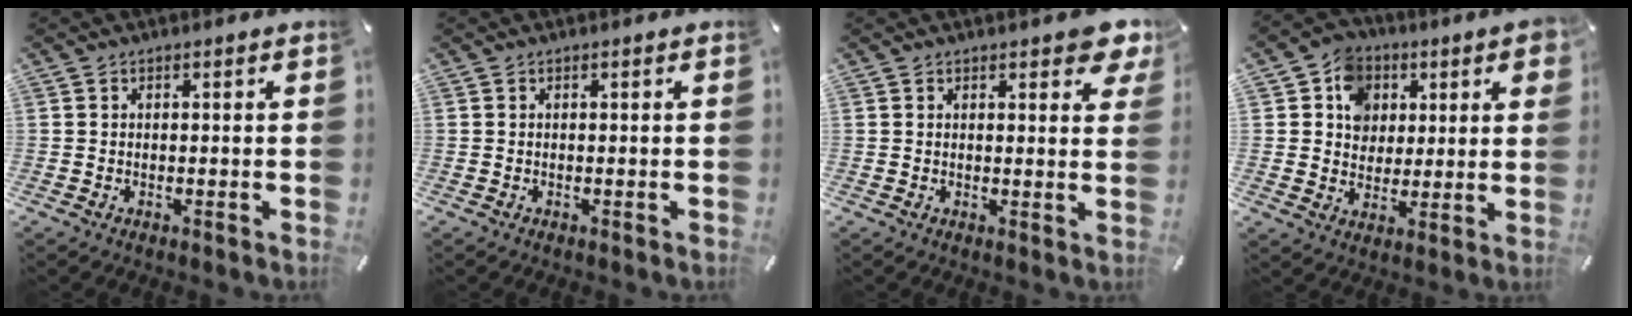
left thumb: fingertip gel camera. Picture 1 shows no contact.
{"total": 0.0}
{"total": 5.1, "force": [3.6, 2.0, 3.1], "torque": [-0.037, -0.019, 0.059]}
{"total": 9.6, "force": [3.0, 8.5, 3.3], "torque": [-0.052, -0.007, 0.056]}